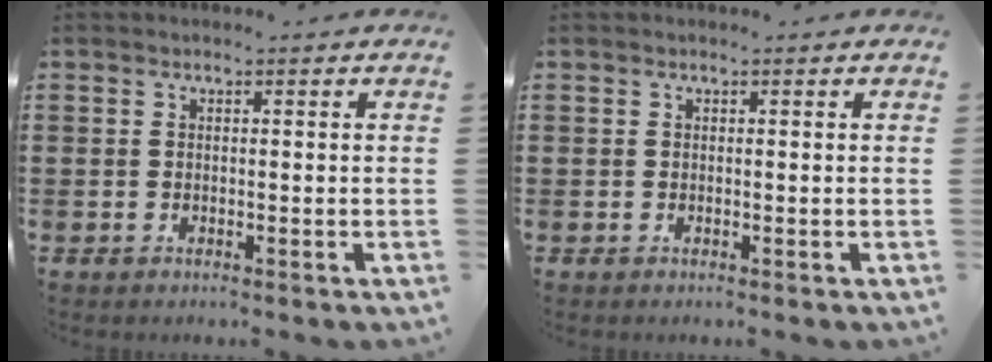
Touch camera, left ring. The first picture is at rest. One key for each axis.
{"total": 0.0}